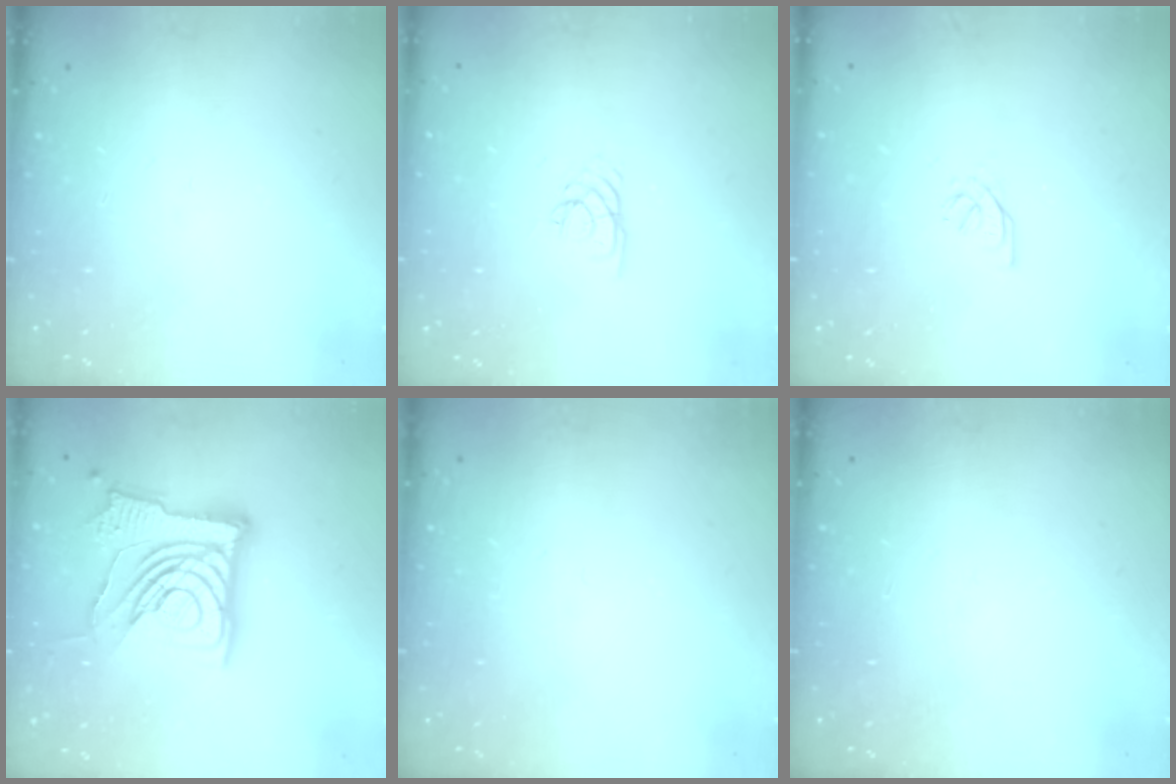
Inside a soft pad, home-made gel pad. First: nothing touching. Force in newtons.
{"total": 1.9, "press": 1.9, "slide": 0.2}
{"total": 1.7, "press": 1.6, "slide": 0.5}
{"total": 17.1, "press": 16.9, "slide": 2.3}
{"total": 0.0}
{"total": 0.0}